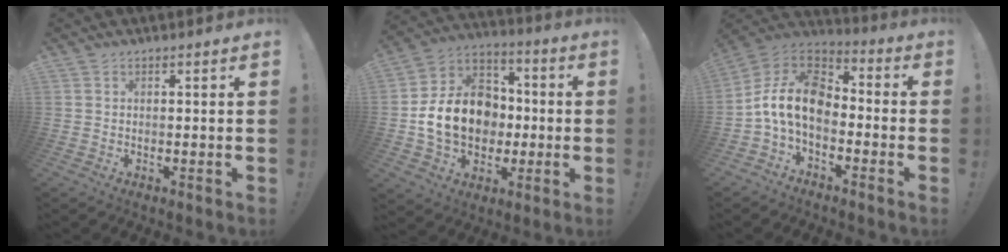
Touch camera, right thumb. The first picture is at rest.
{"total": 17.8, "force": [-2.2, 14.5, 10.2], "torque": [-0.175, 0.030, -0.025]}
{"total": 15.2, "force": [-1.5, 9.6, 11.7], "torque": [-0.233, 0.023, -0.018]}